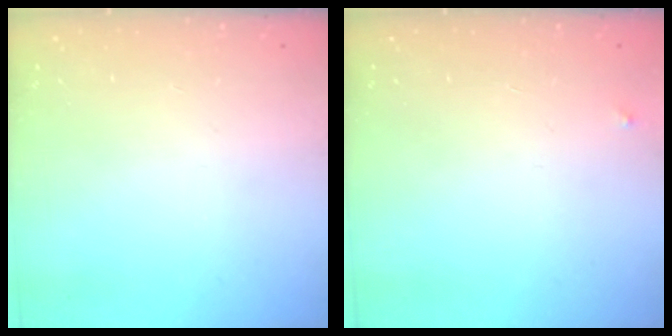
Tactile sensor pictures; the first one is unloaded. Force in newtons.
{"total": 2.5, "press": 2.4, "slide": 0.4}